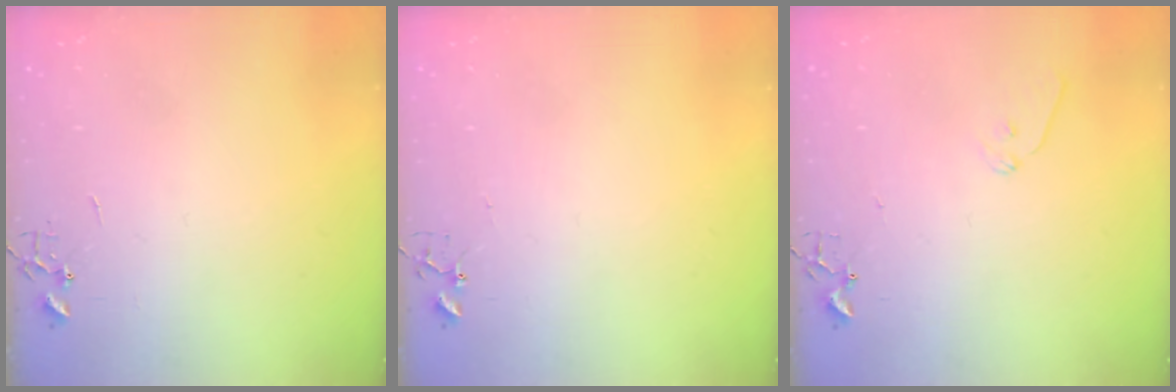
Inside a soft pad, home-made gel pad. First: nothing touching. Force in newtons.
{"total": 3.9, "press": 3.9, "slide": 0.3}
{"total": 7.0, "press": 6.9, "slide": 0.8}